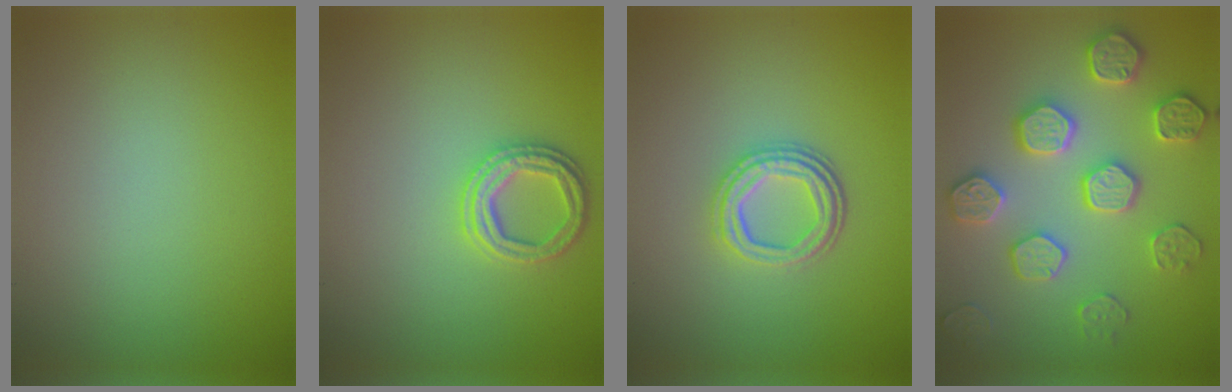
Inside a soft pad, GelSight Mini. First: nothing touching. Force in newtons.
{"total": 2.8, "press": 2.7, "slide": 0.7}
{"total": 4.0, "press": 3.1, "slide": 2.5}
{"total": 4.7, "press": 4.7, "slide": 0.6}